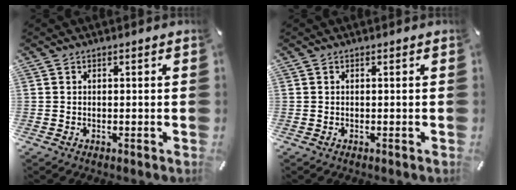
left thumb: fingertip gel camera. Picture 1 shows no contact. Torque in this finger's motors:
{"motor_torque": [-0.03, -0.02, -0.01, -0.01, 0.00]}